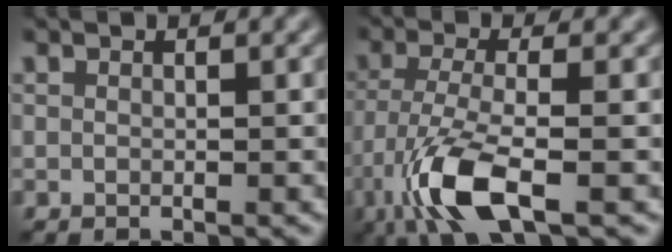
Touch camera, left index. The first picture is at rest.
{"total": 6.7, "force": [-3.7, 1.8, 5.3], "torque": [-0.118, -0.011, -0.082]}